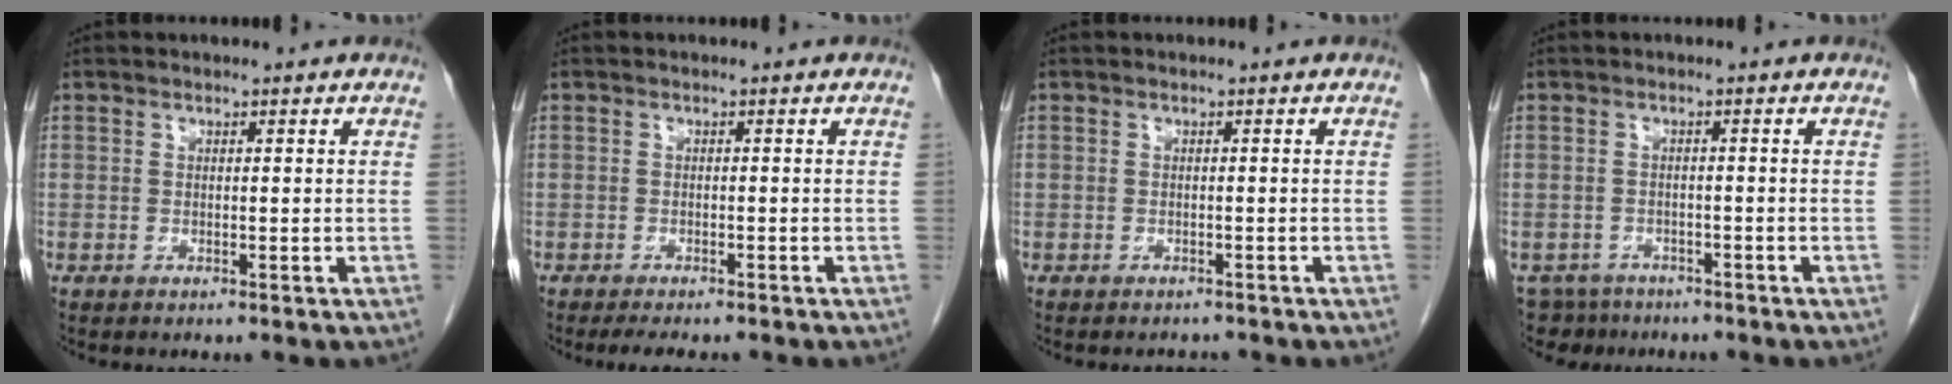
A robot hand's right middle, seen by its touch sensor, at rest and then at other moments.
{"total": 5.0, "force": [-4.2, 1.1, 2.4], "torque": [-0.031, -0.009, -0.057]}
{"total": 1.4, "force": [-1.3, 0.4, 0.0], "torque": [-0.005, -0.004, -0.018]}
{"total": 4.8, "force": [-4.1, 2.5, -0.3], "torque": [0.011, 0.000, -0.065]}